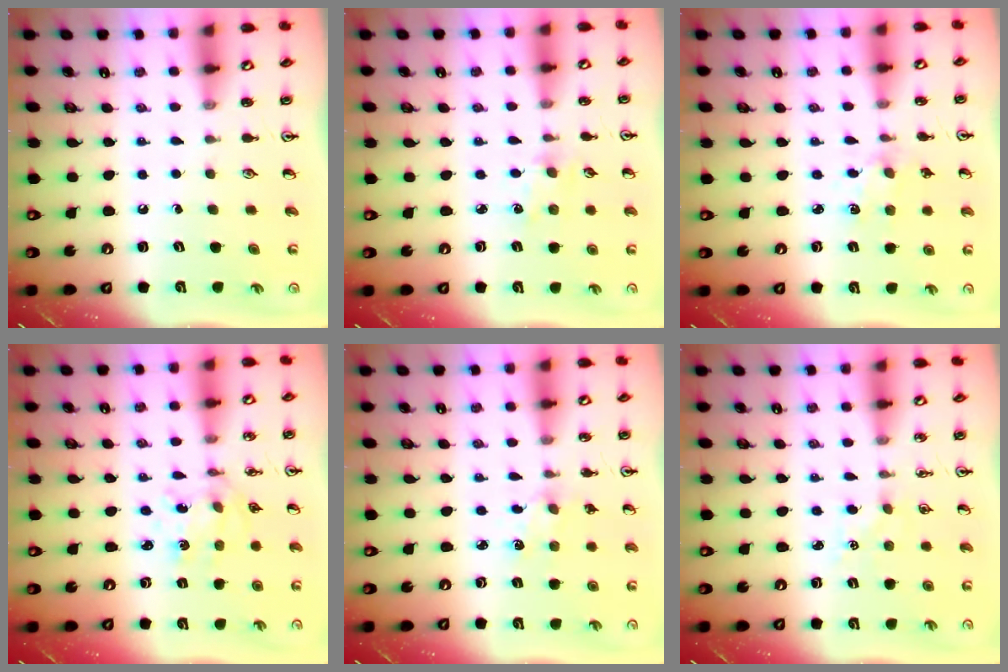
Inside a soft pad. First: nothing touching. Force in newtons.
{"total": 2.0, "press": 2.0, "slide": 0.4}
{"total": 2.5, "press": 2.4, "slide": 0.3}
{"total": 2.9, "press": 2.7, "slide": 1.0}
{"total": 2.9, "press": 2.9, "slide": 0.4}
{"total": 2.4, "press": 2.3, "slide": 0.3}